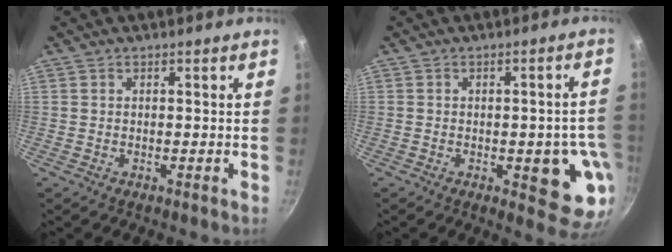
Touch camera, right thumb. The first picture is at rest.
{"total": 9.7, "force": [-2.3, 4.2, 8.4], "torque": [-0.055, 0.003, -0.028]}